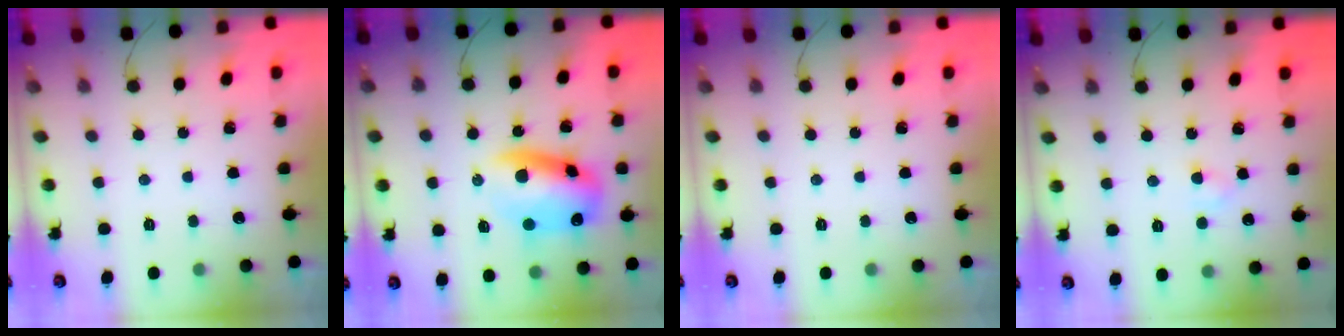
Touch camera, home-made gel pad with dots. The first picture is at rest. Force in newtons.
{"total": 13.3, "press": 13.0, "slide": 2.9}
{"total": 0.0}
{"total": 2.5, "press": 2.3, "slide": 1.0}